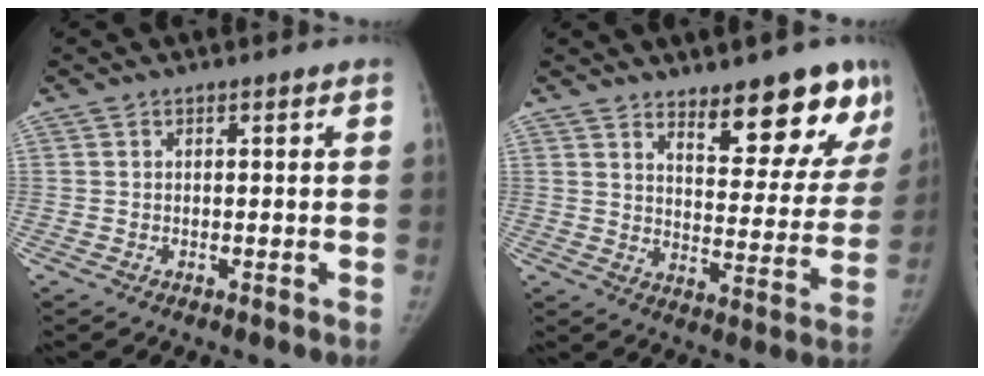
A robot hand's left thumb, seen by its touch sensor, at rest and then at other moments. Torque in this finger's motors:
{"motor_torque": [0.96, 1.04, -0.03, -0.16, 0.03]}